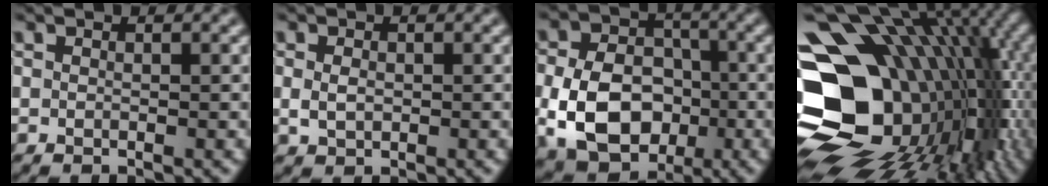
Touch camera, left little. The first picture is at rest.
{"total": 1.6, "force": [-0.2, 1.1, 1.1], "torque": [-0.027, 0.000, -0.003]}
{"total": 10.0, "force": [-2.4, 7.3, 6.4], "torque": [-0.117, -0.010, -0.048]}
{"total": 19.9, "force": [-1.6, 15.0, 12.9], "torque": [-0.216, 0.001, -0.004]}